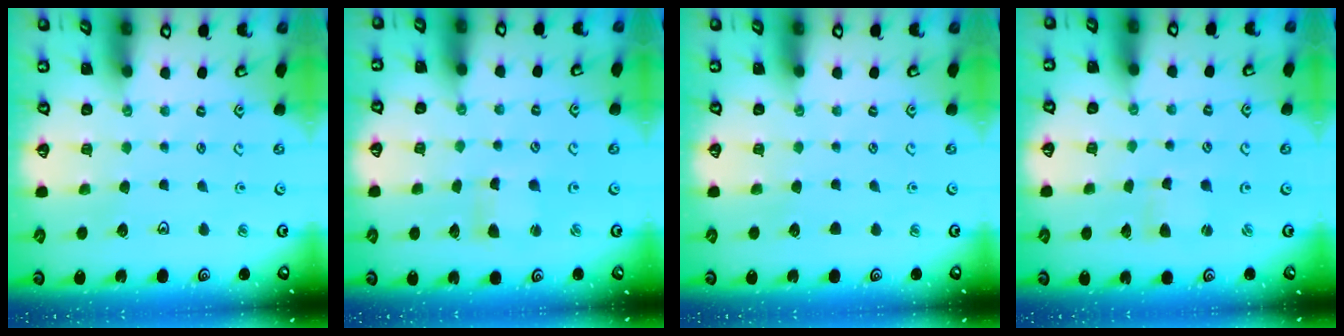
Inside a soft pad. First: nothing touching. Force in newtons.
{"total": 2.0, "press": 2.0, "slide": 0.3}
{"total": 0.0}
{"total": 0.9, "press": 0.9, "slide": 0.2}